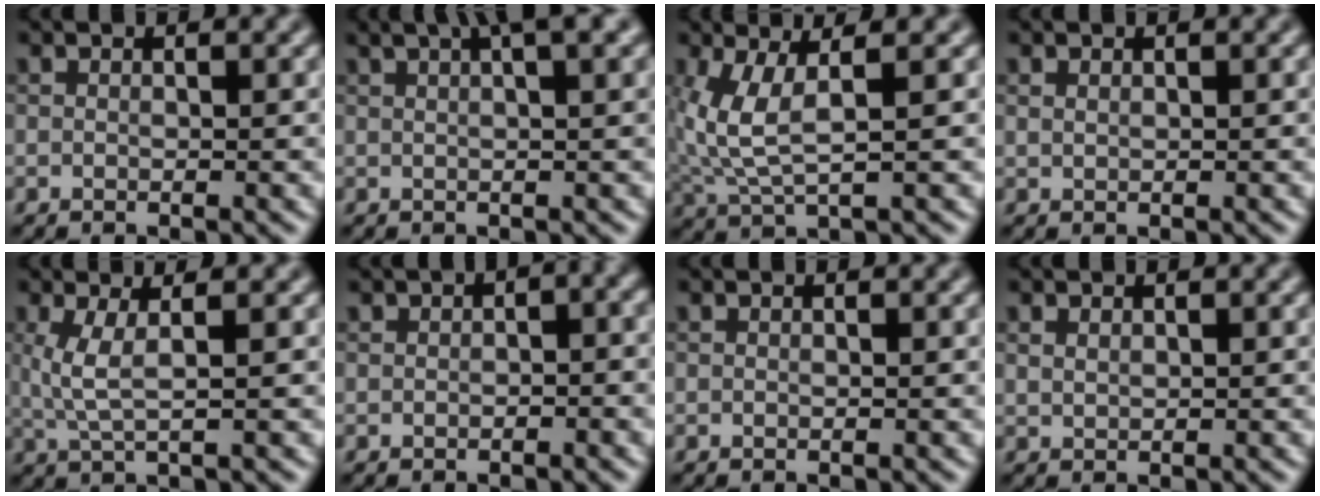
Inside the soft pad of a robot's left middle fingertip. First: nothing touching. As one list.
[{"total": 5.4, "force": [3.2, 1.1, 4.2], "torque": [-0.048, 0.018, 0.036]}, {"total": 4.2, "force": [0.9, 1.4, 3.9], "torque": [-0.107, -0.005, 0.023]}, {"total": 0.5, "force": [0.4, 0.3, 0.2], "torque": [-0.005, 0.000, 0.010]}, {"total": 2.8, "force": [0.7, 0.7, 2.6], "torque": [-0.060, -0.004, 0.016]}, {"total": 3.4, "force": [0.9, 2.1, 2.6], "torque": [-0.017, 0.001, 0.009]}, {"total": 0.0}, {"total": 0.9, "force": [0.6, 0.5, 0.4], "torque": [-0.010, 0.000, 0.015]}]